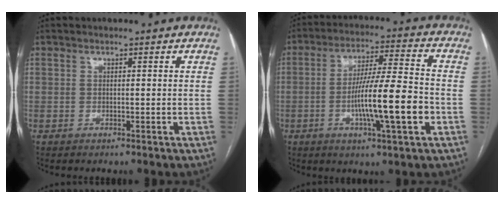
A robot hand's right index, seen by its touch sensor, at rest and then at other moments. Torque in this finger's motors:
{"motor_torque": [1.92, -0.22, 0.75, 0.21]}